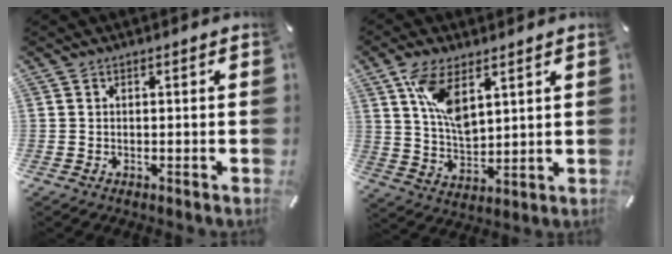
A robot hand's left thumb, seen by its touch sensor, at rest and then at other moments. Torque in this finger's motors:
{"motor_torque": [1.98, 1.97, 1.33, -1.36, 0.15]}